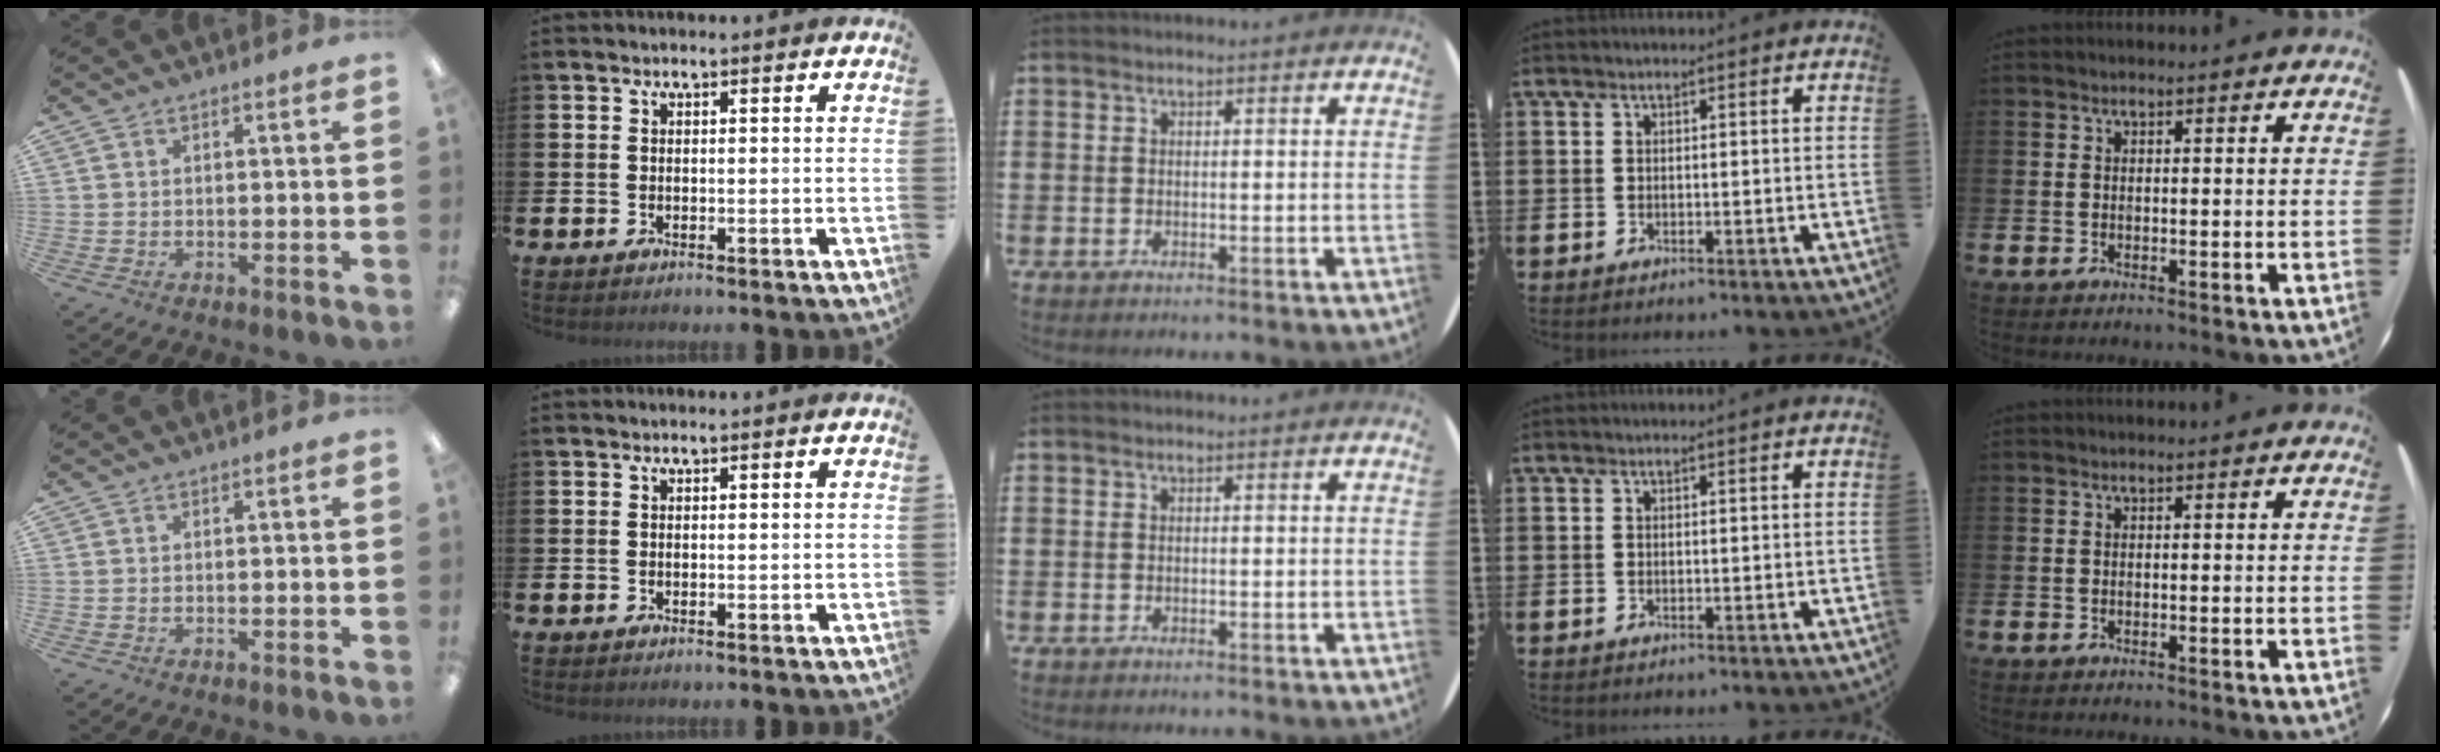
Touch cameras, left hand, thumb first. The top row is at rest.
{}